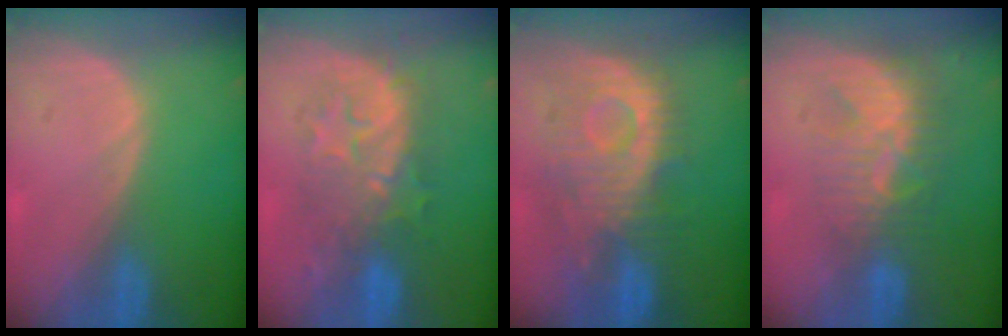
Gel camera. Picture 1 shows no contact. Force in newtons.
{"total": 8.3, "press": 8.3, "slide": 0.1}
{"total": 10.4, "press": 9.8, "slide": 3.3}
{"total": 8.9, "press": 7.7, "slide": 4.6}